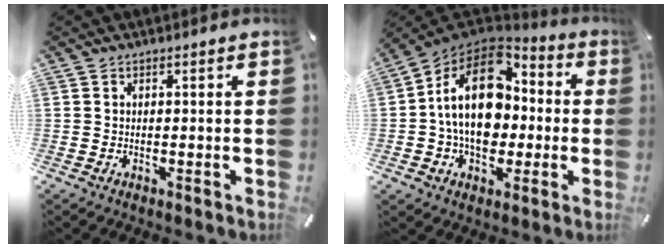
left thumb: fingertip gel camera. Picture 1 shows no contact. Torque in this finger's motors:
{"motor_torque": [1.24, 1.87, 2.31, 0.20, 0.66]}